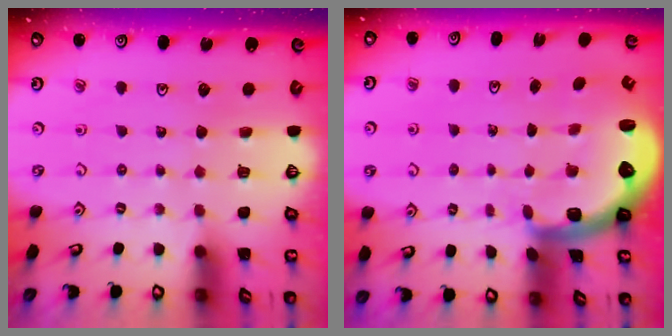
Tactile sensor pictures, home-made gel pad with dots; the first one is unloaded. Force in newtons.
{"total": 2.9, "press": 2.6, "slide": 1.4}